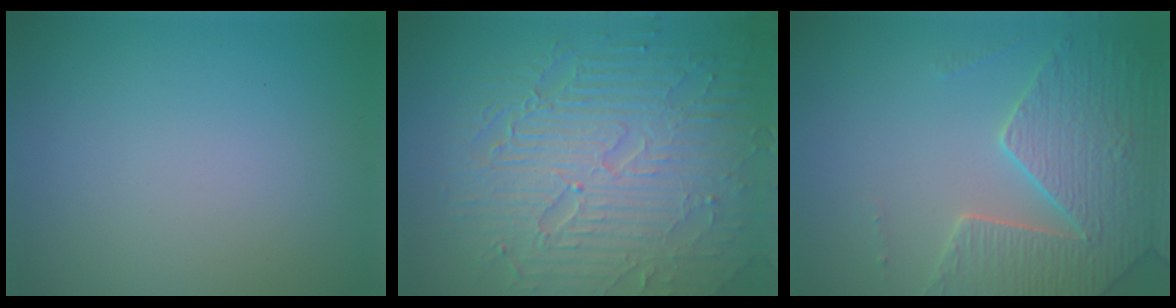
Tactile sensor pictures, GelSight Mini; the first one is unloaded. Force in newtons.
{"total": 10.1, "press": 6.6, "slide": 7.6}
{"total": 4.8, "press": 4.6, "slide": 1.5}